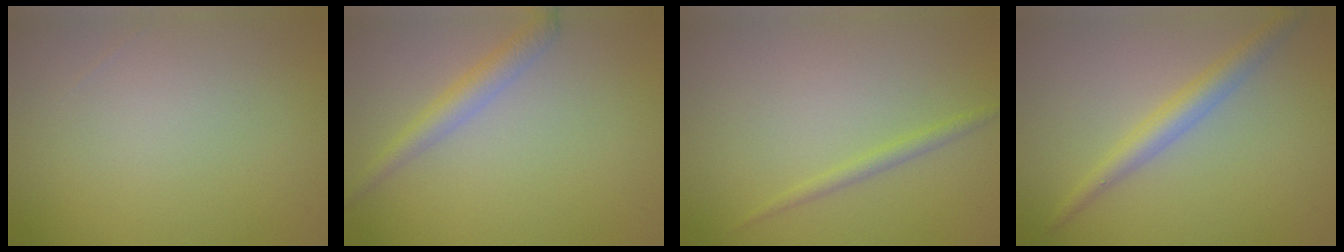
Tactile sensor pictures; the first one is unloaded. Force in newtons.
{"total": 2.5, "press": 2.5, "slide": 0.1}
{"total": 1.2, "press": 1.2, "slide": 0.1}
{"total": 2.9, "press": 2.9, "slide": 0.1}